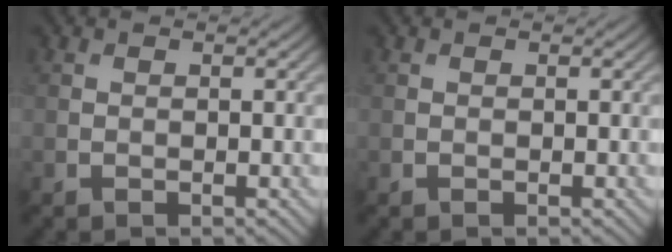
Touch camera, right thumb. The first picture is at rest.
{"total": 0.0}